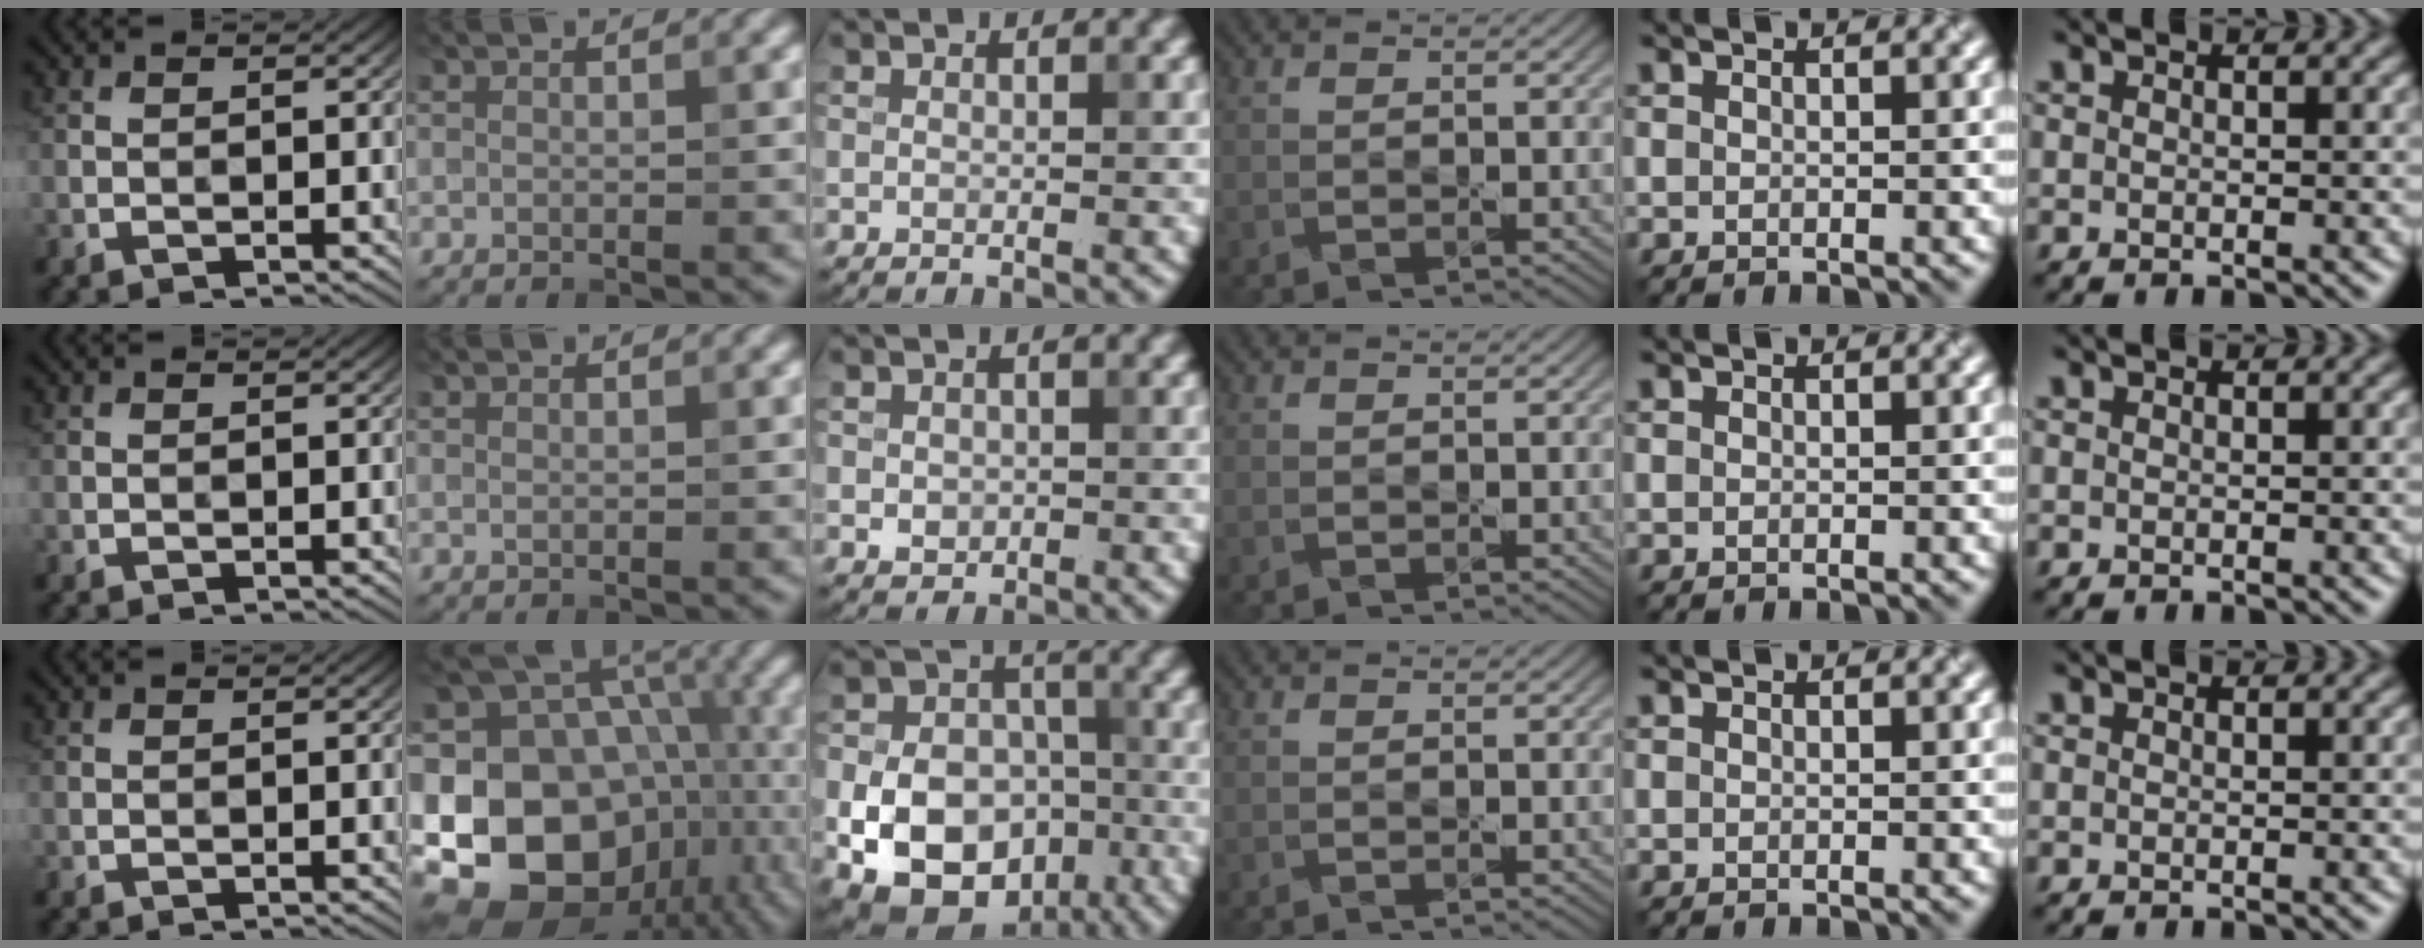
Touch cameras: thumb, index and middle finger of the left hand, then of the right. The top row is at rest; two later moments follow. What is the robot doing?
{"motion": "press", "object": "small bumper sticker"}